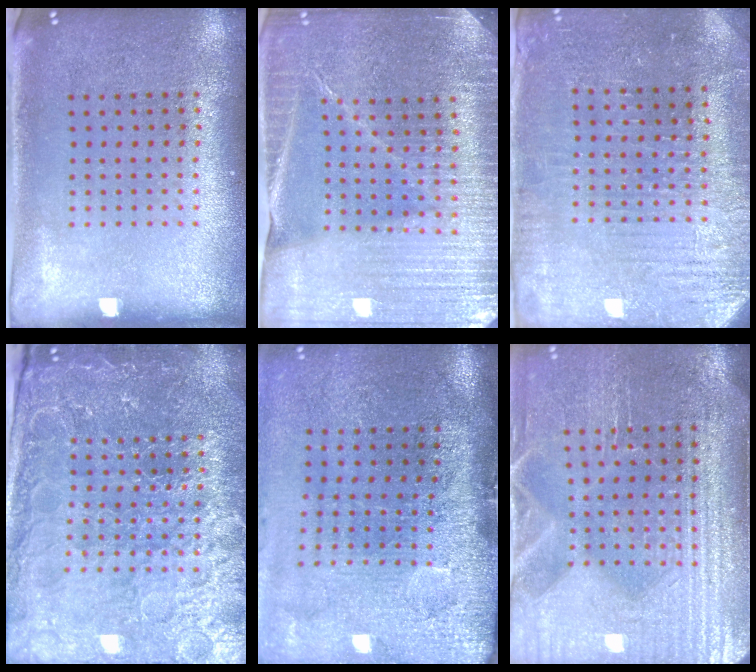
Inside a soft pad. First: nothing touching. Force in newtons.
{"total": 4.4, "press": 4.1, "slide": 1.7}
{"total": 3.2, "press": 3.2, "slide": 0.4}
{"total": 4.9, "press": 4.6, "slide": 1.7}
{"total": 4.8, "press": 3.7, "slide": 3.1}
{"total": 4.1, "press": 3.9, "slide": 1.3}